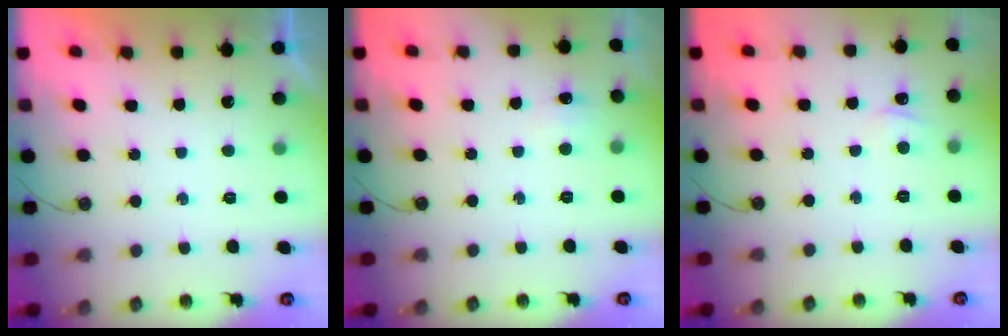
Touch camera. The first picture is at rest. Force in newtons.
{"total": 5.1, "press": 5.1, "slide": 0.7}
{"total": 2.4, "press": 2.4, "slide": 0.3}